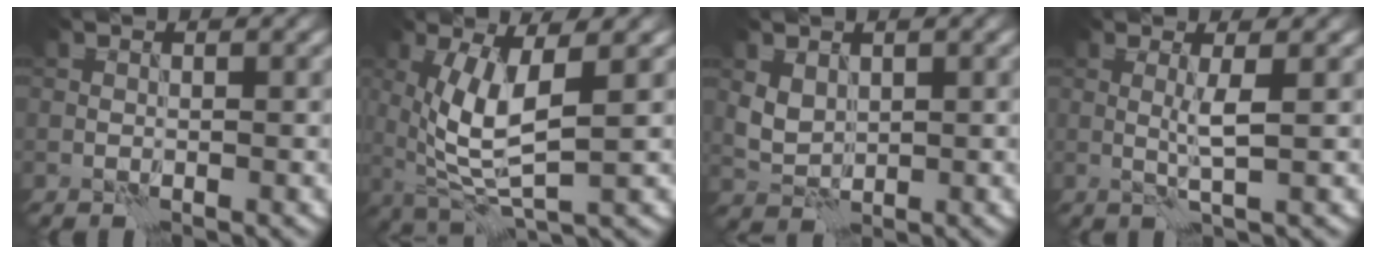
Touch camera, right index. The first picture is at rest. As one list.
[{"total": 6.1, "force": [0.8, 1.8, 5.8], "torque": [-0.127, -0.010, 0.024]}, {"total": 2.4, "force": [0.9, 1.8, 1.4], "torque": [-0.034, -0.002, 0.022]}, {"total": 1.9, "force": [0.3, 0.0, 1.8], "torque": [-0.039, 0.000, 0.004]}]